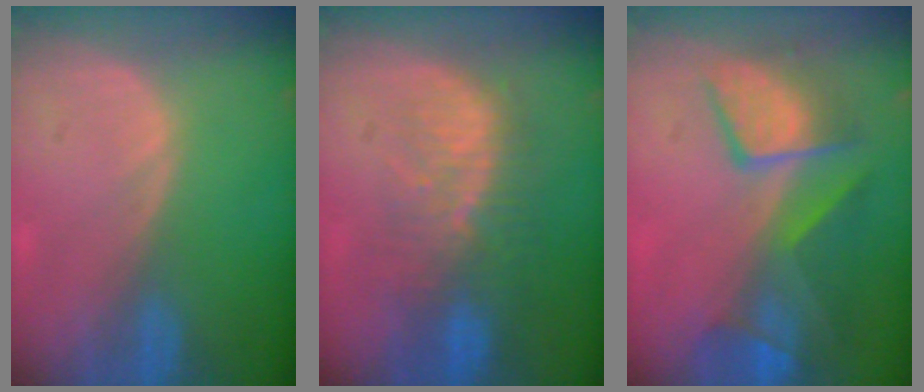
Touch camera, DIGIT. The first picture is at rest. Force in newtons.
{"total": 9.9, "press": 8.5, "slide": 5.0}
{"total": 9.4, "press": 8.6, "slide": 3.8}